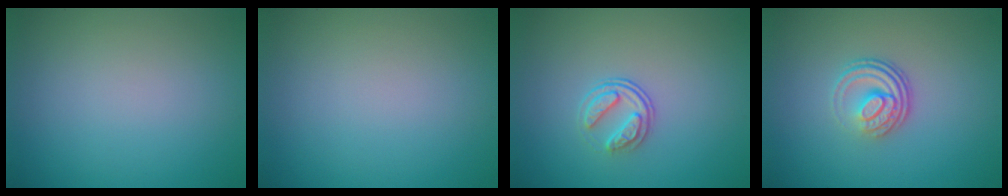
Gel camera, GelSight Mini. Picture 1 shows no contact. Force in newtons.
{"total": 0.0}
{"total": 2.3, "press": 1.7, "slide": 1.6}
{"total": 3.7, "press": 2.5, "slide": 2.8}